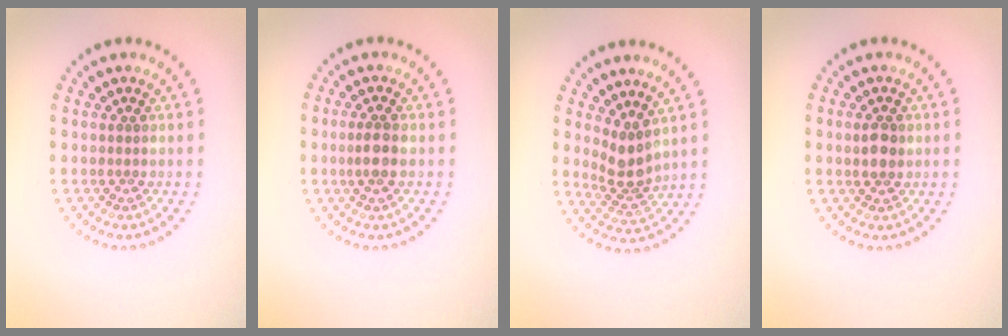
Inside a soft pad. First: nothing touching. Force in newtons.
{"total": 1.9, "press": 1.7, "slide": 0.8}
{"total": 2.9, "press": 2.2, "slide": 1.8}
{"total": 1.8, "press": 1.8, "slide": 0.4}